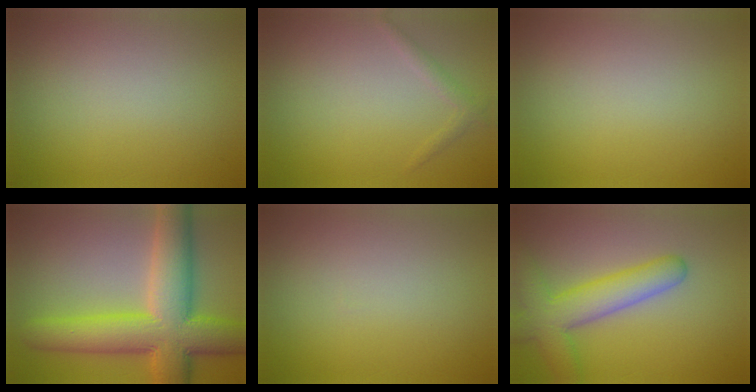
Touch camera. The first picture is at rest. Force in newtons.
{"total": 1.1, "press": 1.1, "slide": 0.0}
{"total": 0.0}
{"total": 11.8, "press": 11.7, "slide": 0.3}
{"total": 0.0}
{"total": 6.3, "press": 6.3, "slide": 0.3}